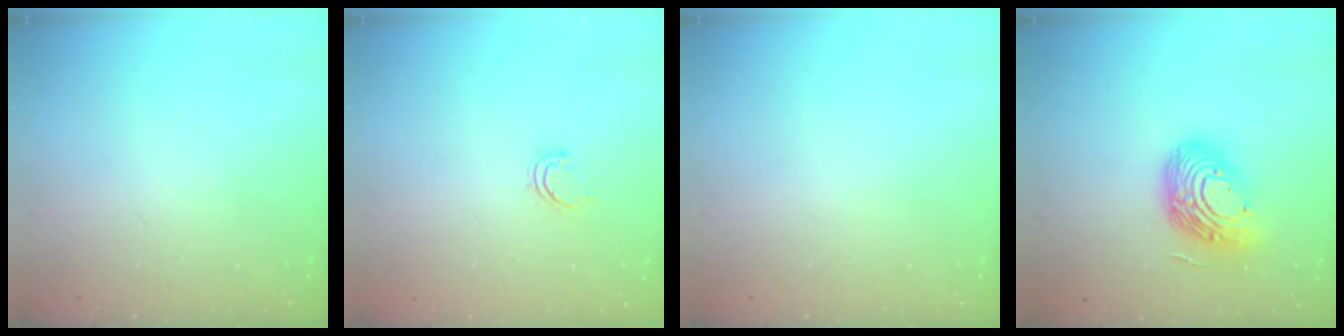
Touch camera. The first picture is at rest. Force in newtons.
{"total": 3.8, "press": 3.5, "slide": 1.6}
{"total": 0.0}
{"total": 16.1, "press": 16.0, "slide": 1.8}